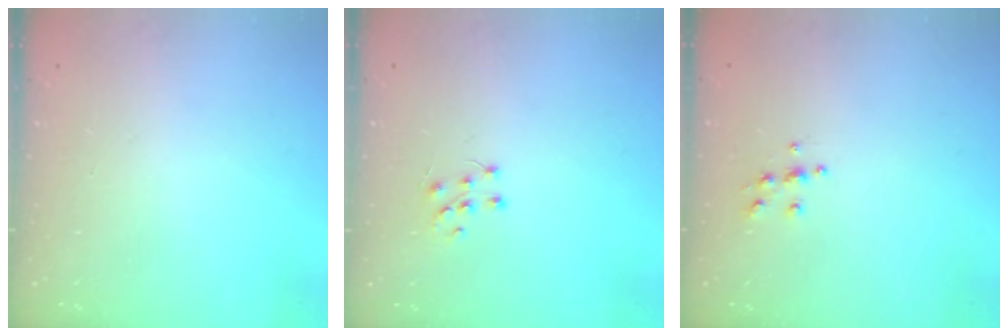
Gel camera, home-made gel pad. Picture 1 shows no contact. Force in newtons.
{"total": 5.5, "press": 5.5, "slide": 0.6}
{"total": 5.3, "press": 5.2, "slide": 0.5}